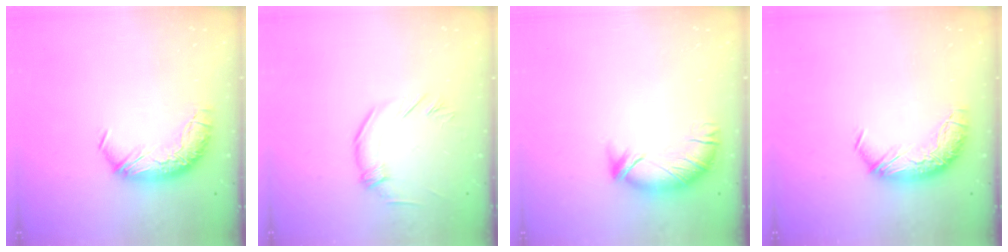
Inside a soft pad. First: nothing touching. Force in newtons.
{"total": 2.5, "press": 2.1, "slide": 1.4}
{"total": 3.2, "press": 3.1, "slide": 0.8}
{"total": 0.0}